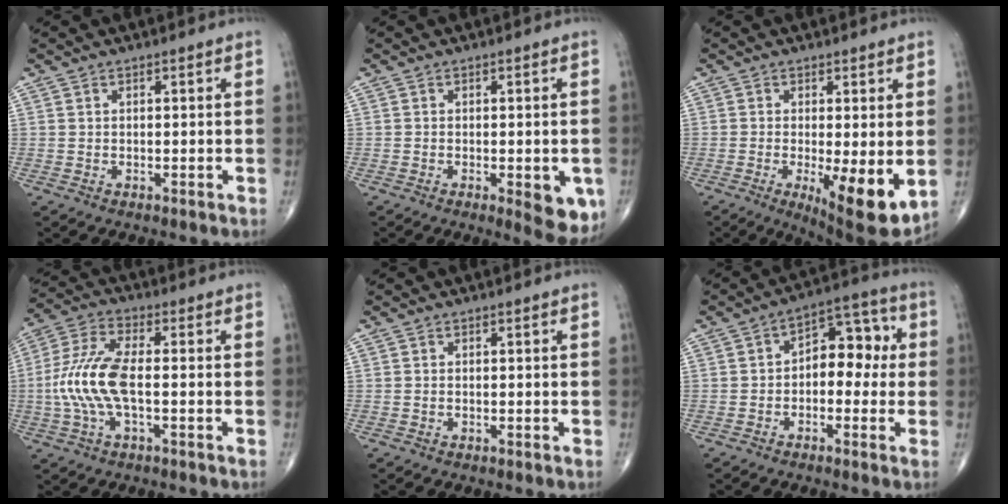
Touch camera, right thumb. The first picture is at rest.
{"total": 7.4, "force": [-2.3, 2.7, 6.5], "torque": [-0.060, -0.009, -0.024]}
{"total": 11.0, "force": [-2.0, 3.2, 10.3], "torque": [-0.151, -0.027, -0.023]}
{"total": 11.4, "force": [-1.4, 4.2, 10.5], "torque": [-0.245, 0.025, -0.031]}
{"total": 0.0}
{"total": 9.4, "force": [0.0, 6.1, 7.2], "torque": [-0.062, 0.038, -0.014]}